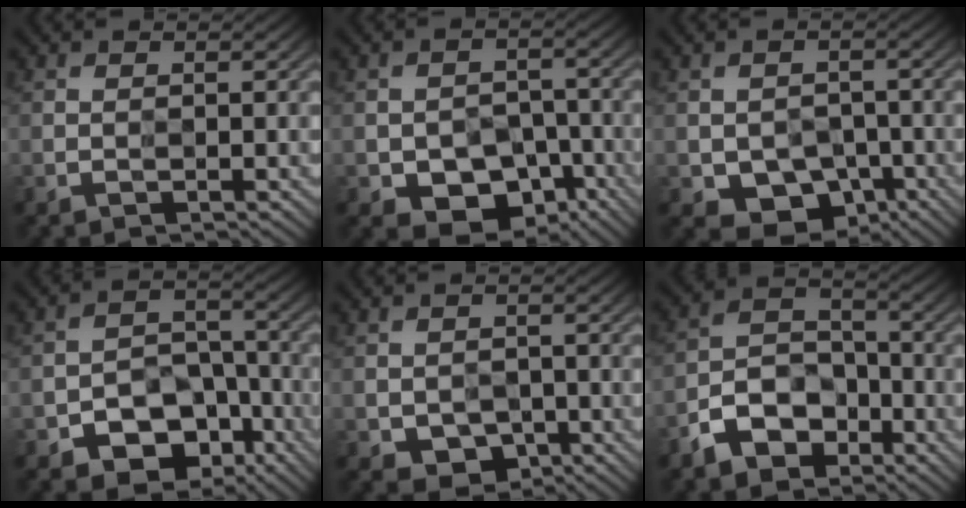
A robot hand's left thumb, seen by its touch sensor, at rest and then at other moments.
{"total": 5.5, "force": [-3.1, 4.0, 2.3], "torque": [-0.032, -0.011, -0.051]}
{"total": 4.4, "force": [-1.7, 3.7, 1.8], "torque": [-0.035, -0.016, -0.025]}
{"total": 7.2, "force": [-4.8, 4.8, 2.6], "torque": [-0.028, -0.010, -0.083]}
{"total": 1.8, "force": [-0.6, 1.7, 0.2], "torque": [-0.017, -0.007, -0.007]}
{"total": 6.3, "force": [-4.4, 4.1, 2.1], "torque": [-0.033, -0.001, -0.093]}